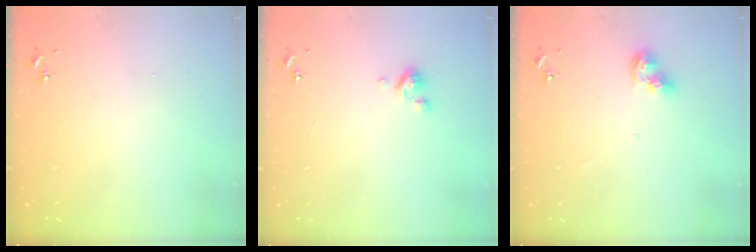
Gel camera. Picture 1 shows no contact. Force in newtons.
{"total": 3.0, "press": 3.0, "slide": 0.3}
{"total": 8.2, "press": 8.2, "slide": 0.5}